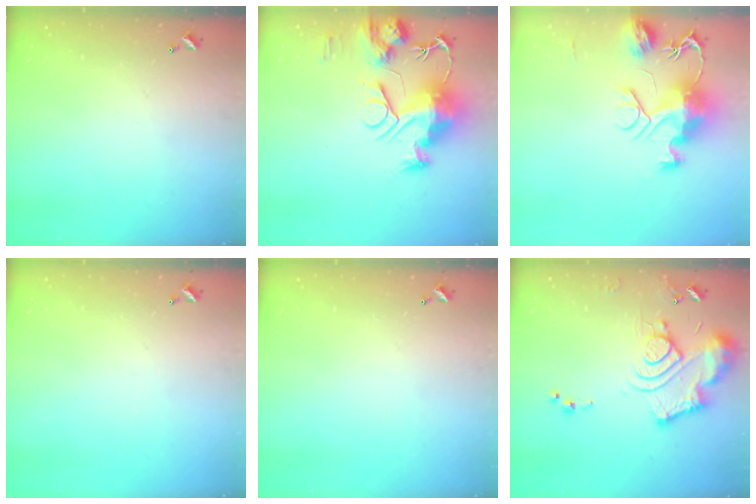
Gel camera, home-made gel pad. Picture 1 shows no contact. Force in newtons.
{"total": 14.8, "press": 14.7, "slide": 1.3}
{"total": 13.2, "press": 13.2, "slide": 1.1}
{"total": 0.0}
{"total": 0.0}
{"total": 14.1, "press": 14.1, "slide": 1.3}